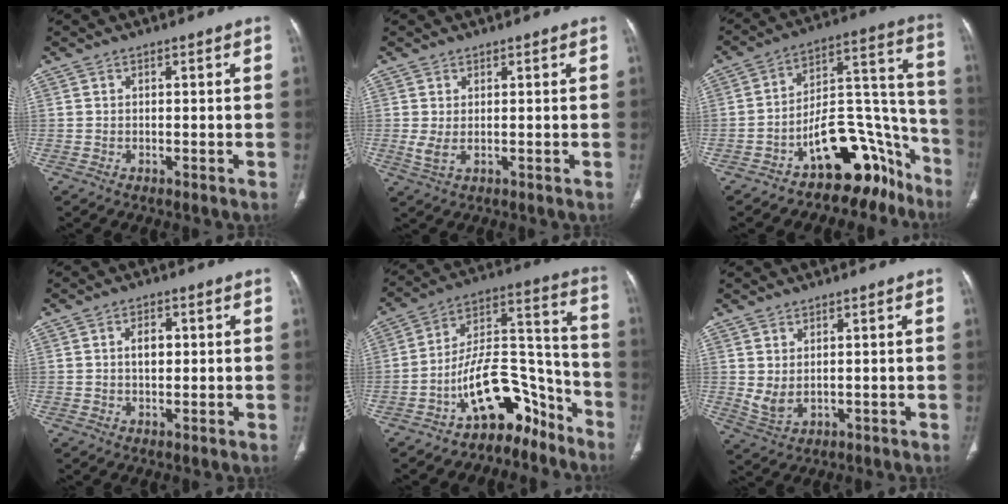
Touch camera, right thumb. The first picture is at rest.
{"total": 2.5, "force": [0.3, 0.8, 2.3], "torque": [-0.057, -0.005, 0.011]}
{"total": 19.3, "force": [-12.2, 9.6, 11.4], "torque": [-0.094, 0.144, -0.184]}
{"total": 3.5, "force": [0.6, 2.2, 2.7], "torque": [-0.038, 0.002, 0.009]}
{"total": 15.3, "force": [-10.3, 7.4, 8.4], "torque": [-0.104, 0.127, -0.174]}
{"total": 4.0, "force": [0.7, 2.1, 3.2], "torque": [-0.066, -0.006, 0.026]}